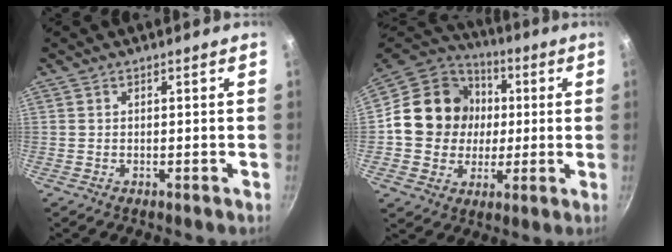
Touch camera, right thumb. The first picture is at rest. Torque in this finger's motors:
{"motor_torque": [1.09, 3.12, 0.81, -0.77, 0.39]}